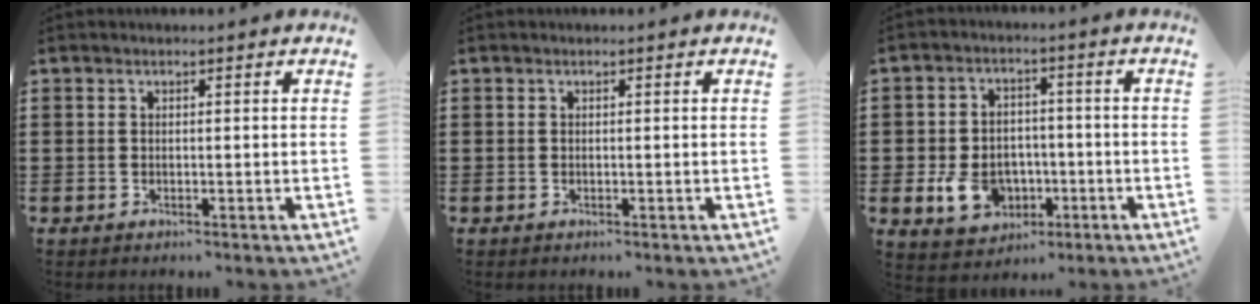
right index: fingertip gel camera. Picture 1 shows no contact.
{"total": 0.0}
{"total": 8.1, "force": [-2.1, 6.4, 4.6], "torque": [-0.115, 0.014, -0.036]}